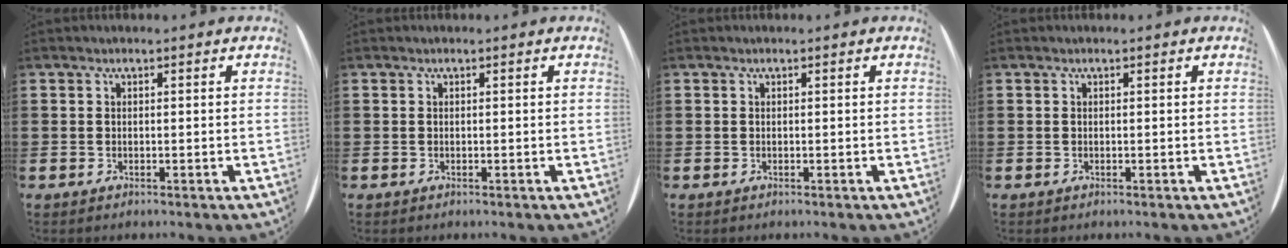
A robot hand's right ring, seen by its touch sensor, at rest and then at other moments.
{"total": 0.0}
{"total": 0.0}
{"total": 0.0}